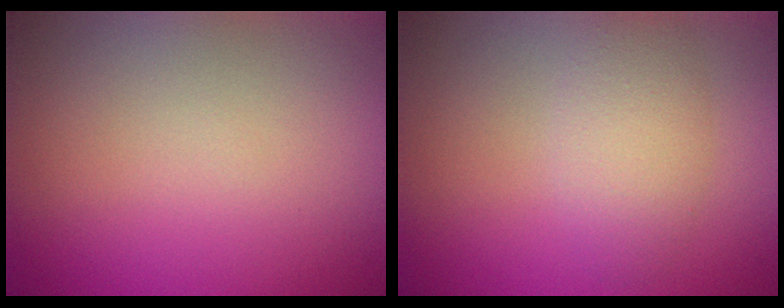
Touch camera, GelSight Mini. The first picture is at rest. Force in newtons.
{"total": 3.1, "press": 3.1, "slide": 0.0}